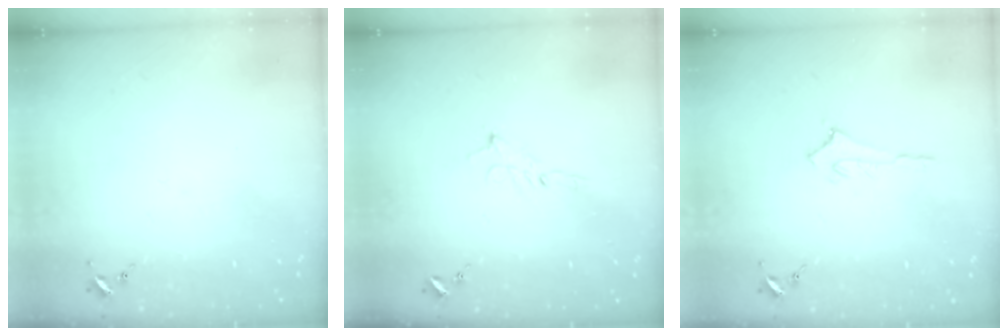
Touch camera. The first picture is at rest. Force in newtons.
{"total": 2.9, "press": 2.9, "slide": 0.2}
{"total": 2.6, "press": 2.6, "slide": 0.4}